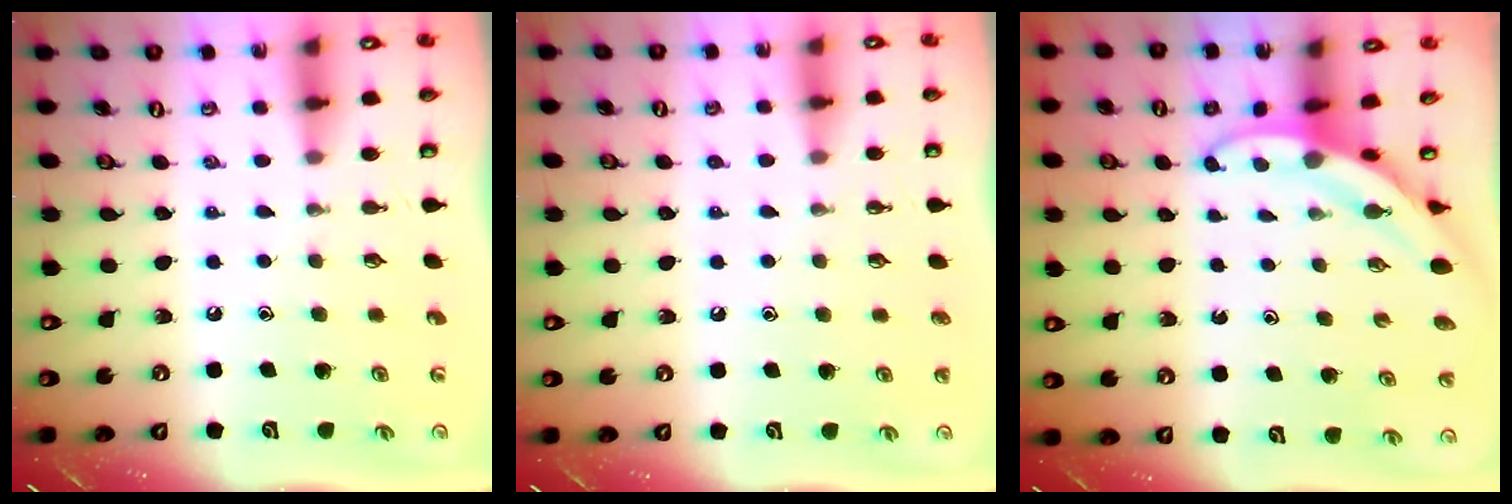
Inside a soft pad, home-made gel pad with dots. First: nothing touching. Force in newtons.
{"total": 1.1, "press": 1.1, "slide": 0.3}
{"total": 3.8, "press": 3.8, "slide": 0.2}